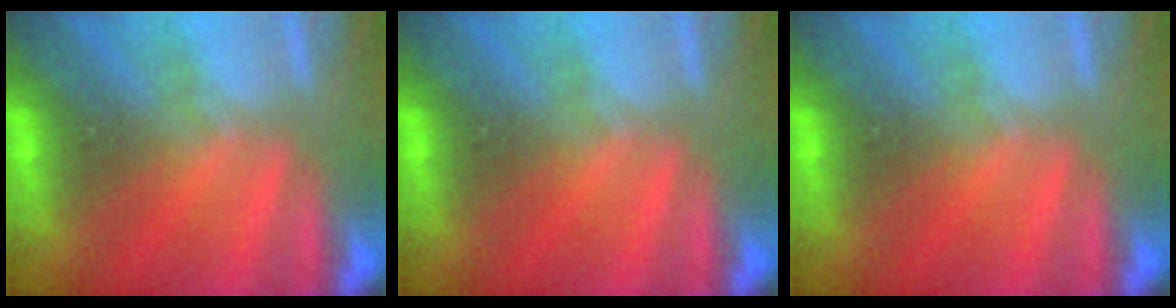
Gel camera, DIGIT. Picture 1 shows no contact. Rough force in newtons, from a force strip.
{"total": 0.0}
{"total": 0.0}